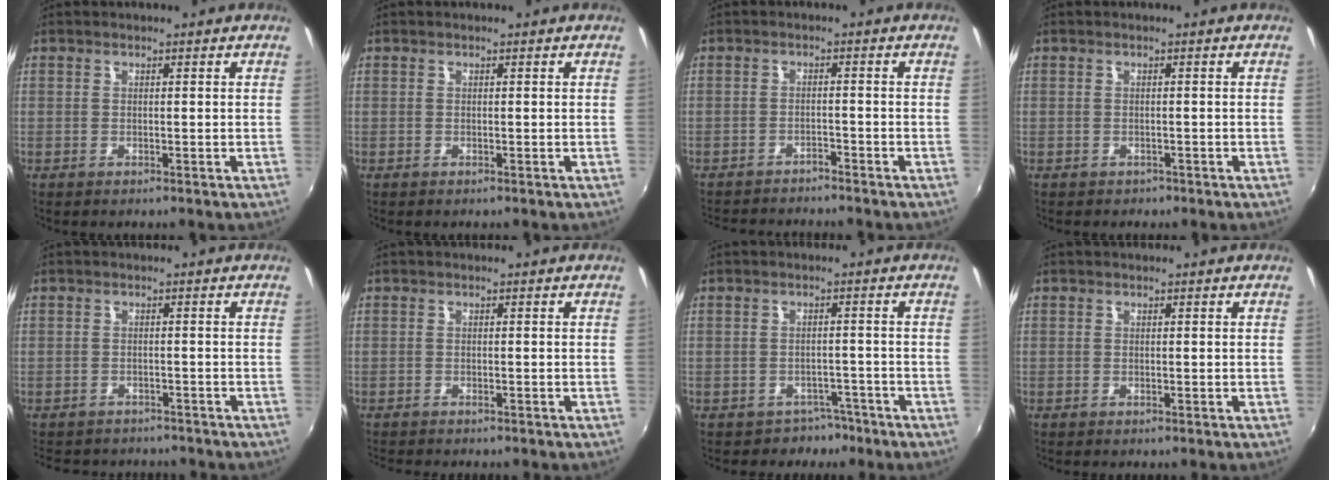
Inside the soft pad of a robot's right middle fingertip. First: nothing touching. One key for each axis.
{"total": 0.0}
{"total": 6.8, "fx": -6.4, "fy": 1.3, "fz": 1.8, "tx": -0.049, "ty": -0.008, "tz": -0.095}
{"total": 1.2, "fx": -0.8, "fy": 0.9, "fz": 0.2, "tx": -0.008, "ty": -0.003, "tz": -0.008}
{"total": 6.9, "fx": -6.0, "fy": 3.0, "fz": 1.7, "tx": -0.045, "ty": -0.006, "tz": -0.087}
{"total": 2.3, "fx": -2.2, "fy": 0.5, "fz": 0.7, "tx": -0.022, "ty": -0.011, "tz": -0.036}
{"total": 4.1, "fx": -3.0, "fy": 2.8, "fz": 0.0, "tx": -0.002, "ty": 0.013, "tz": -0.042}
{"total": 0.0}